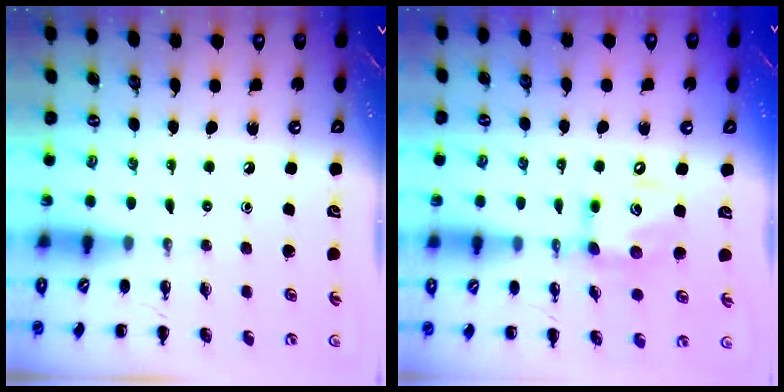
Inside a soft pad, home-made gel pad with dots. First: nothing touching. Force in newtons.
{"total": 11.6, "press": 11.4, "slide": 2.1}